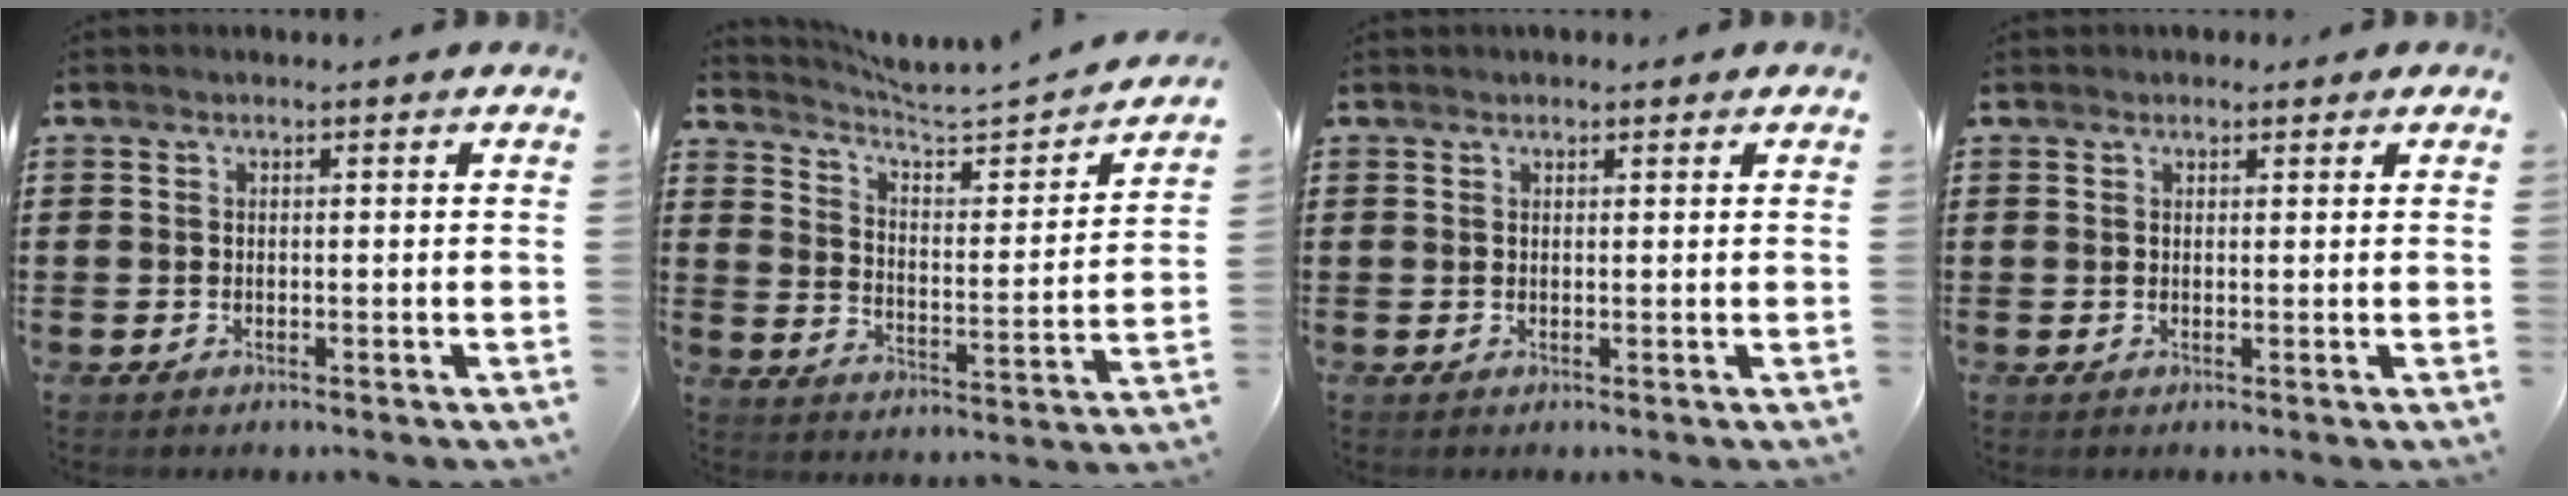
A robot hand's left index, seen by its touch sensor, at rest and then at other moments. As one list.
[{"total": 3.5, "force": [3.3, 0.2, 1.1], "torque": [-0.045, -0.035, 0.044]}, {"total": 0.8, "force": [0.7, 0.3, 0.2], "torque": [-0.006, 0.002, 0.013]}, {"total": 1.0, "force": [0.8, 0.6, 0.2], "torque": [-0.006, 0.005, 0.015]}]